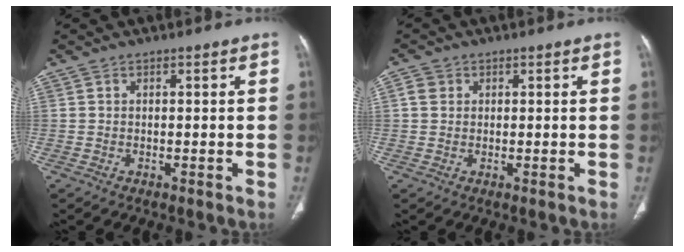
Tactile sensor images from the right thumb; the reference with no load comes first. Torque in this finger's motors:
{"motor_torque": [-0.07, -0.05, 0.21, -0.39, -0.02]}